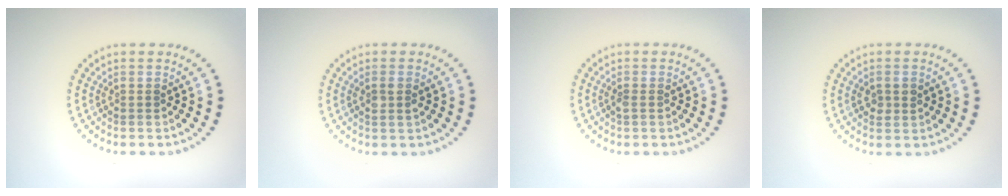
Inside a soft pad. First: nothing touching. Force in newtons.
{"total": 1.3, "press": 1.1, "slide": 0.6}
{"total": 0.6, "press": 0.6, "slide": 0.2}
{"total": 1.5, "press": 1.5, "slide": 0.1}